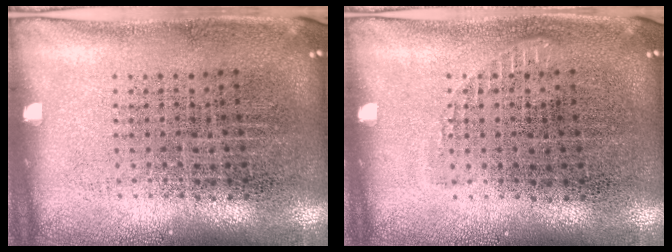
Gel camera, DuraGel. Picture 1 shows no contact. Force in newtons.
{"total": 0.5, "press": 0.5, "slide": 0.2}